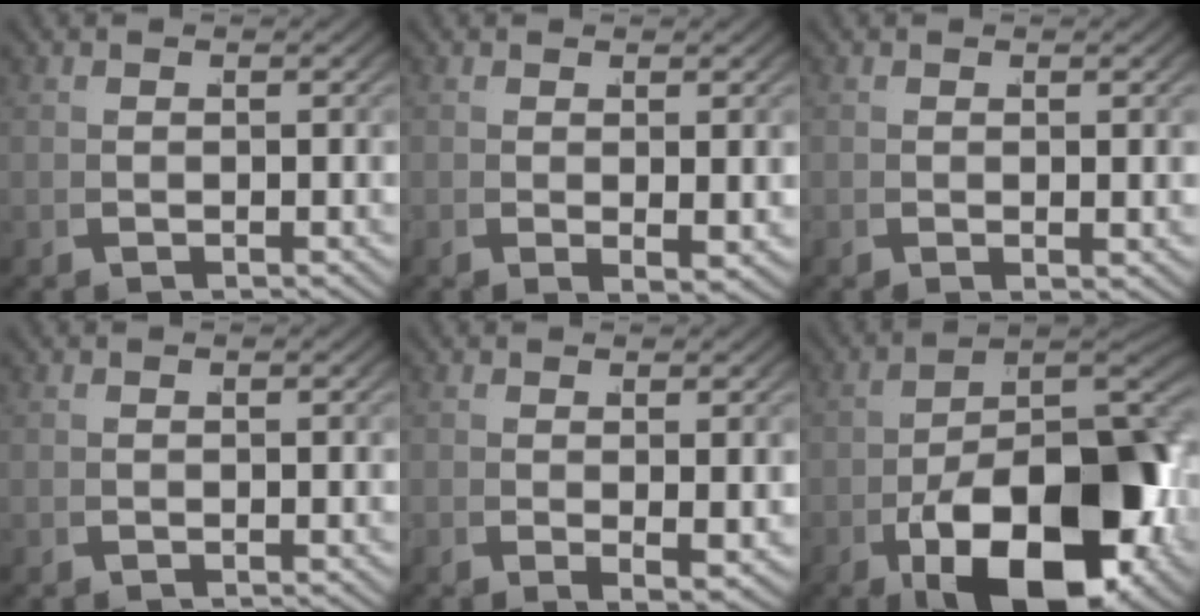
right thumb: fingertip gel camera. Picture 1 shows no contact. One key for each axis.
{"total": 1.6, "fx": 0.7, "fy": 0.5, "fz": 1.4, "tx": -0.020, "ty": -0.002, "tz": 0.012}
{"total": 0.7, "fx": 0.2, "fy": 0.3, "fz": 0.5, "tx": -0.007, "ty": 0.001, "tz": 0.001}
{"total": 0.0}
{"total": 2.0, "fx": 0.7, "fy": 0.6, "fz": 1.7, "tx": -0.028, "ty": -0.002, "tz": 0.013}
{"total": 18.1, "fx": -3.3, "fy": 9.6, "fz": 14.9, "tx": -0.249, "ty": -0.059, "tz": -0.025}